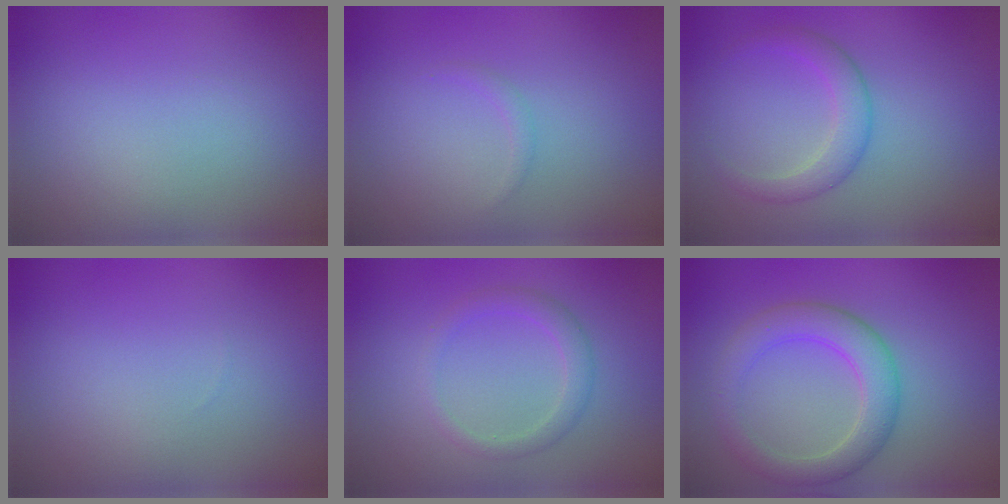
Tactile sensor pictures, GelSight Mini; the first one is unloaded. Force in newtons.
{"total": 0.7, "press": 0.7, "slide": 0.1}
{"total": 2.7, "press": 2.7, "slide": 0.1}
{"total": 0.0}
{"total": 2.1, "press": 2.1, "slide": 0.2}
{"total": 4.6, "press": 4.6, "slide": 0.1}